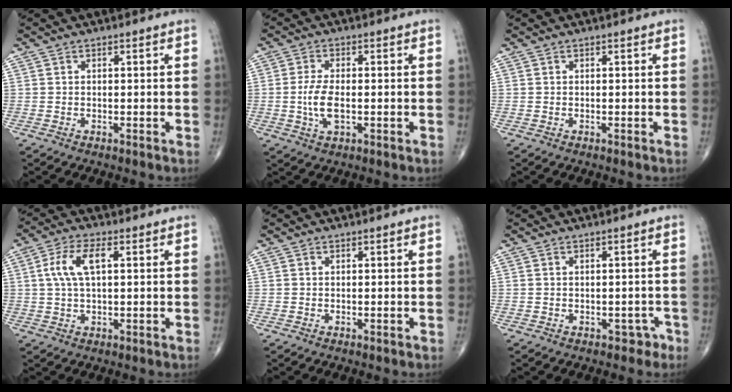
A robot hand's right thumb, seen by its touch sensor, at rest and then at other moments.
{"total": 5.6, "force": [-0.6, 2.6, 5.0], "torque": [-0.105, -0.003, -0.013]}
{"total": 0.0}
{"total": 7.1, "force": [1.5, 3.1, 6.2], "torque": [-0.138, 0.013, 0.028]}
{"total": 0.0}
{"total": 2.0, "force": [-1.0, 1.6, 0.8], "torque": [0.004, 0.013, -0.010]}